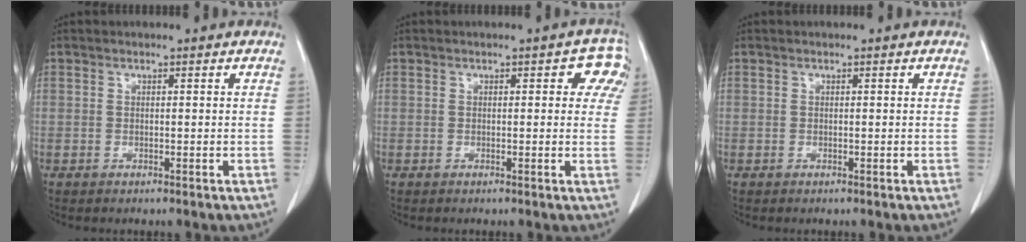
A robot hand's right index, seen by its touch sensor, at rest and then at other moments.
{"total": 3.7, "force": [1.5, 1.7, 2.9], "torque": [-0.013, 0.011, 0.005]}
{"total": 0.0}